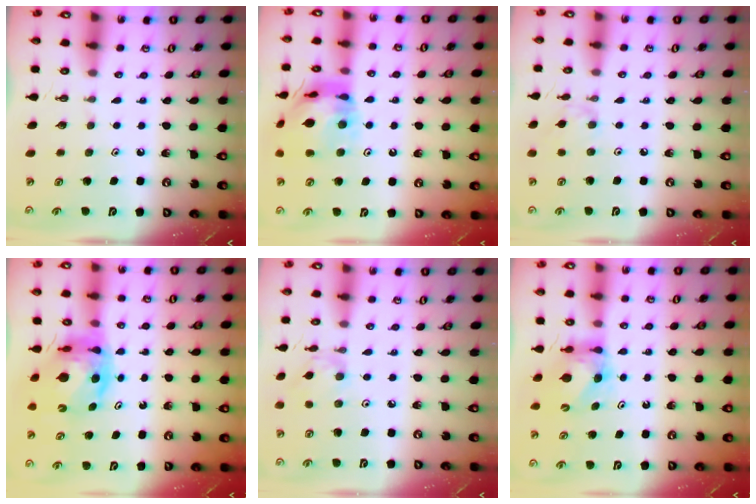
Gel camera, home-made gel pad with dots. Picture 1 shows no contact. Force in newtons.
{"total": 16.2, "press": 16.1, "slide": 1.9}
{"total": 1.8, "press": 1.8, "slide": 0.3}
{"total": 11.1, "press": 11.1, "slide": 1.2}
{"total": 2.9, "press": 2.9, "slide": 0.2}
{"total": 6.1, "press": 6.1, "slide": 0.4}